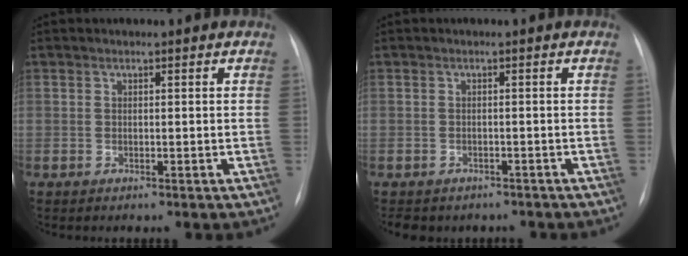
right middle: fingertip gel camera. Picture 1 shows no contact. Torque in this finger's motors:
{"motor_torque": [0.04, -0.10, 0.04, 0.02]}